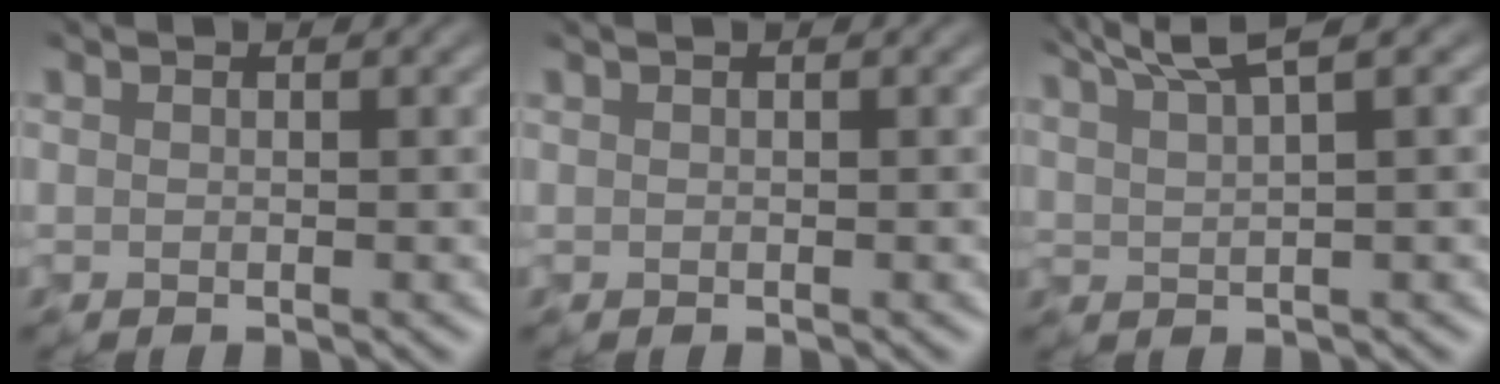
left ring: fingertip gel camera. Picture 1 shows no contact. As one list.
[{"total": 1.0, "force": [0.6, 0.5, 0.7], "torque": [-0.002, 0.005, -0.005]}, {"total": 4.4, "force": [3.0, 0.7, 3.0], "torque": [-0.058, 0.017, 0.053]}]